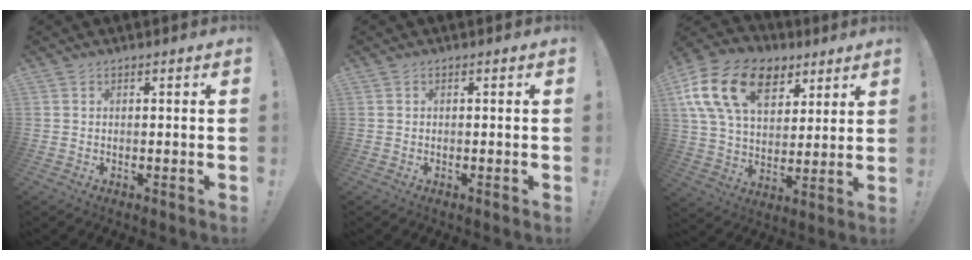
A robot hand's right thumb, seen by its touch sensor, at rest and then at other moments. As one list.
[{"total": 0.0}, {"total": 20.4, "force": [9.2, 13.5, 12.2], "torque": [-0.213, -0.034, 0.168]}]